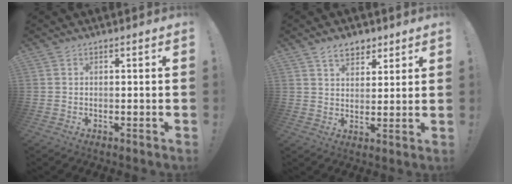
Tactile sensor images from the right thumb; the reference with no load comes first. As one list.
[{"total": 7.0, "force": [4.6, 4.5, 2.9], "torque": [-0.042, -0.019, 0.086]}]